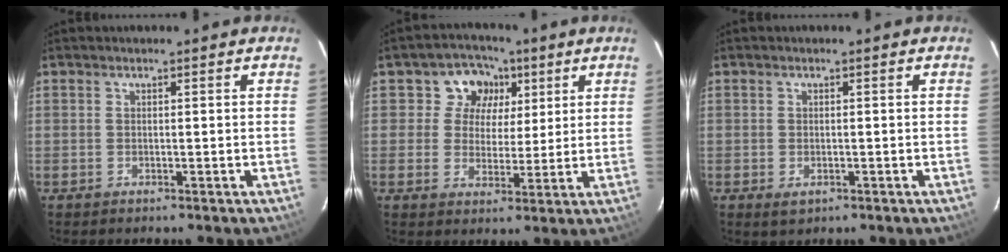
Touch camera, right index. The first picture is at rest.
{"total": 8.1, "force": [3.1, 7.3, 1.9], "torque": [-0.027, 0.009, 0.043]}
{"total": 2.3, "force": [-0.9, 1.5, 1.5], "torque": [-0.025, -0.005, -0.011]}